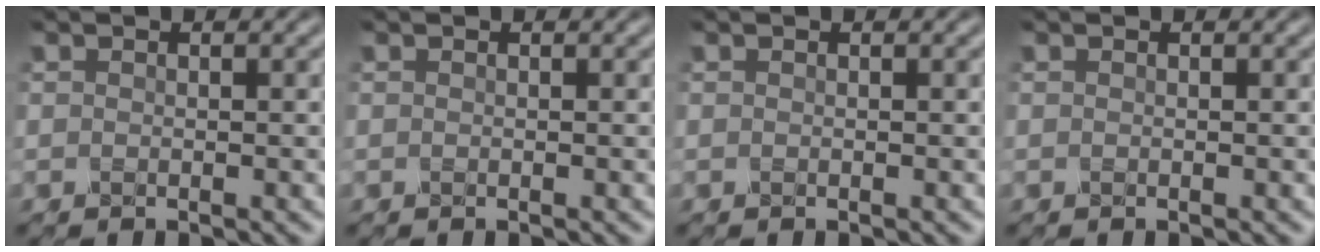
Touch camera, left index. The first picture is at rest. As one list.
[{"total": 0.0}, {"total": 0.0}, {"total": 0.0}]